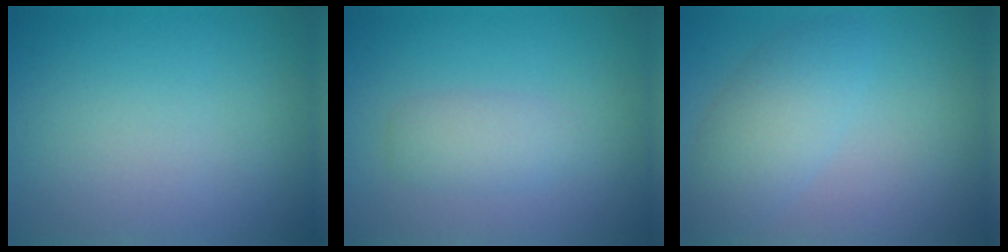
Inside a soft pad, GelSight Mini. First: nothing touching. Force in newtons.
{"total": 2.0, "press": 2.0, "slide": 0.2}
{"total": 3.7, "press": 3.7, "slide": 0.2}